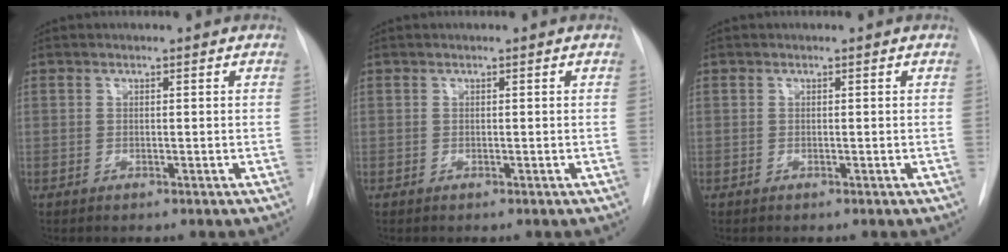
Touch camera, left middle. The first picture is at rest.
{"total": 0.0}
{"total": 0.0}